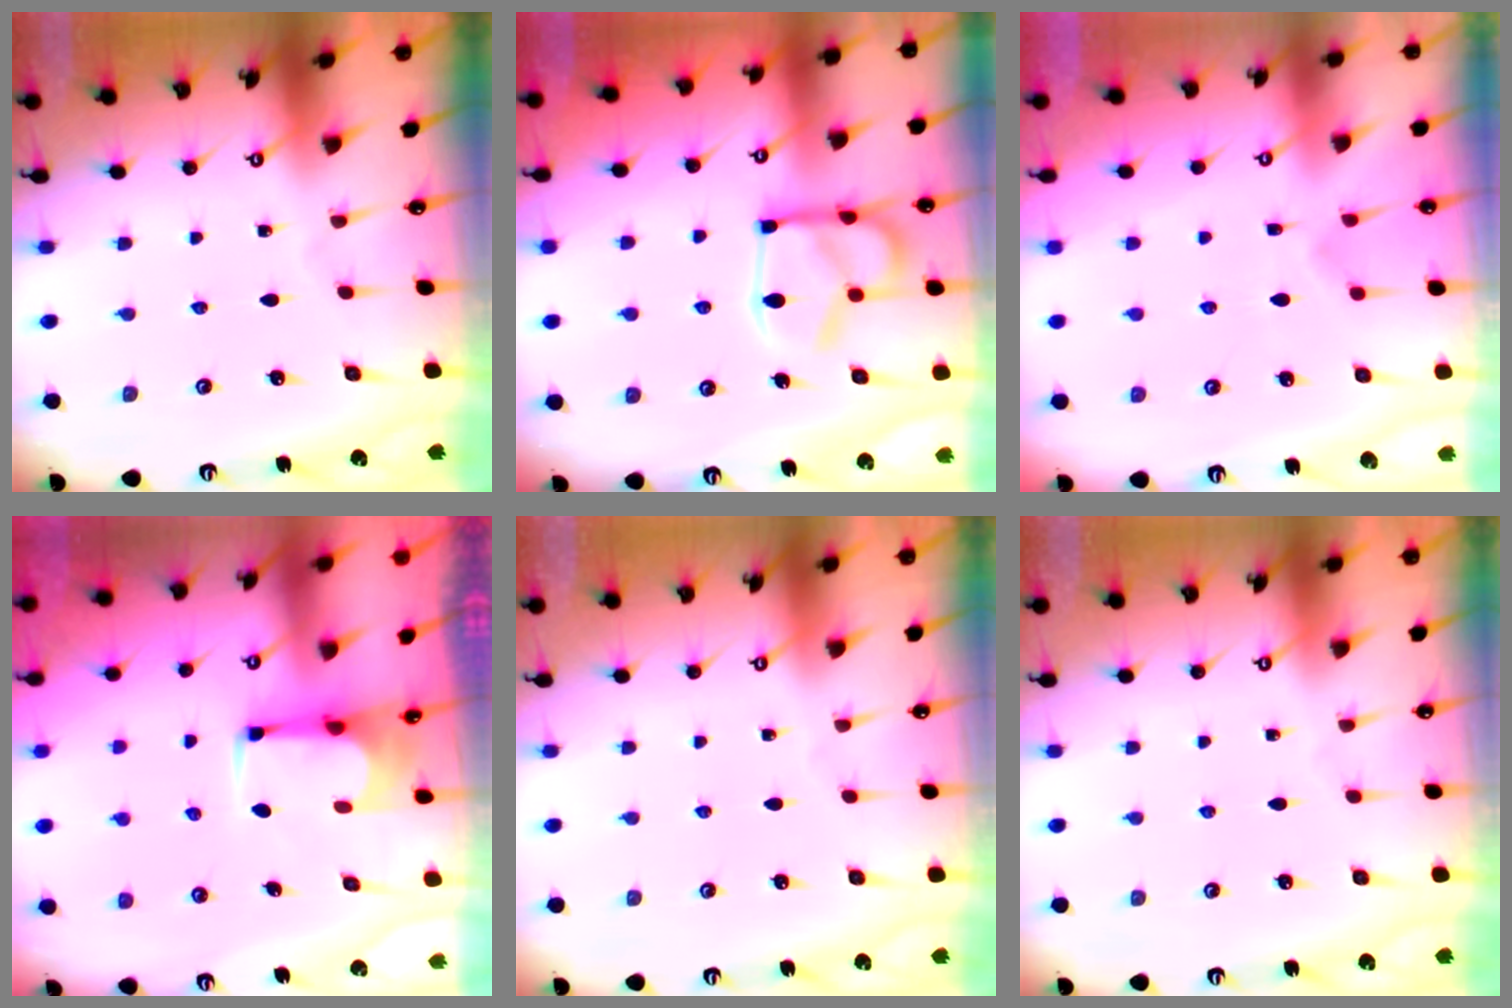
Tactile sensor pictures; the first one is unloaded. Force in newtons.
{"total": 15.6, "press": 15.5, "slide": 1.7}
{"total": 1.9, "press": 1.3, "slide": 1.3}
{"total": 1.8, "press": 1.7, "slide": 0.3}
{"total": 0.0}
{"total": 0.0}